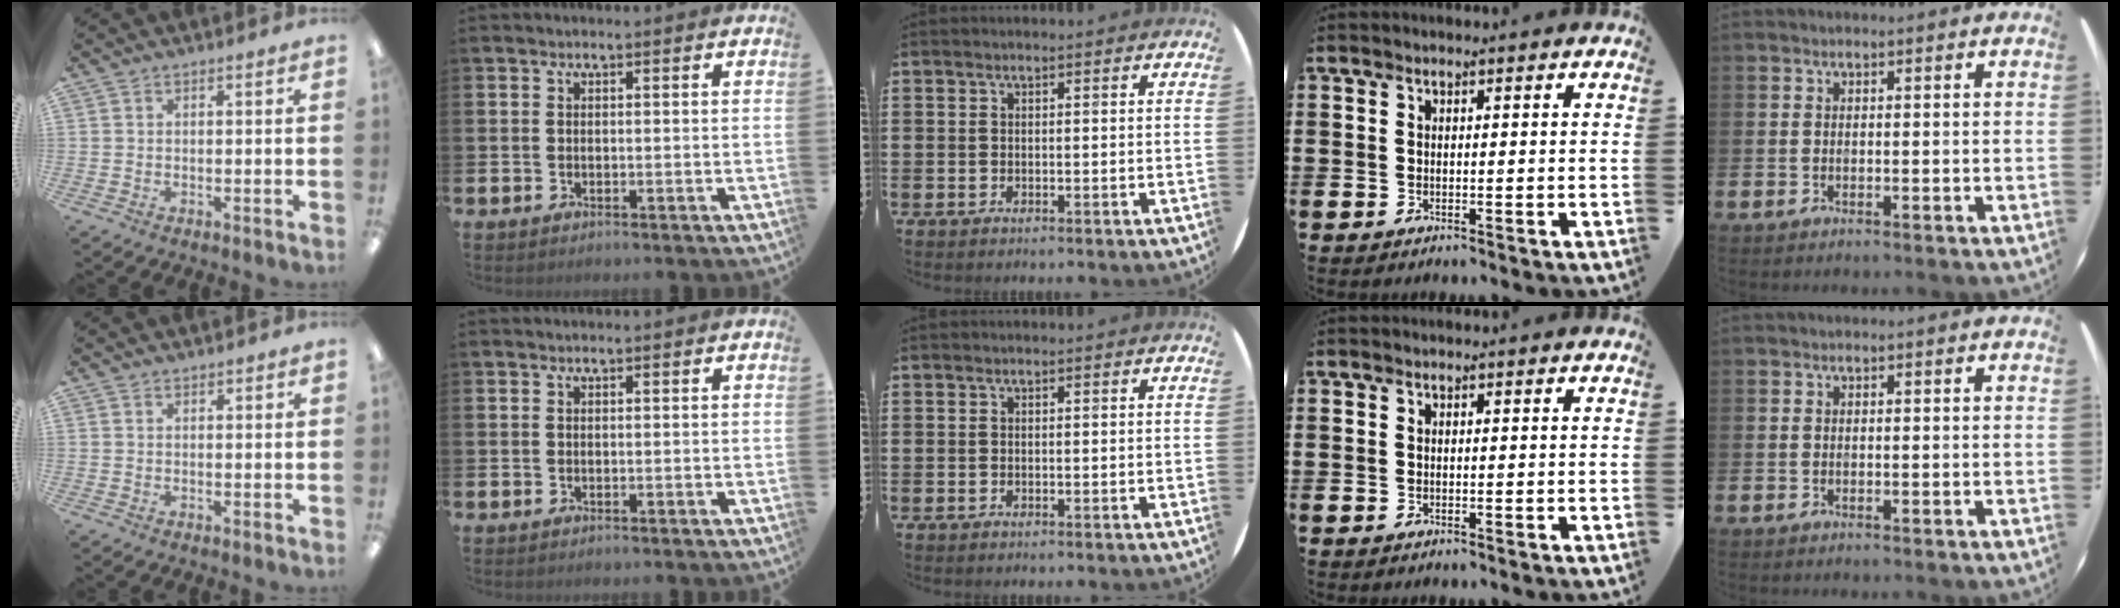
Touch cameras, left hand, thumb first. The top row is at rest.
{"thumb": {"total": 0.7, "force": [0.6, 0.3, 0.1], "torque": [-0.001, 0.000, 0.011]}}